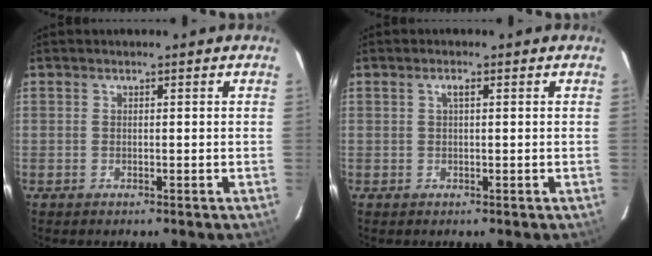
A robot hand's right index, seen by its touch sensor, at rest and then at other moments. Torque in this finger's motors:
{"motor_torque": [0.17, -0.04, 0.06, 0.02]}